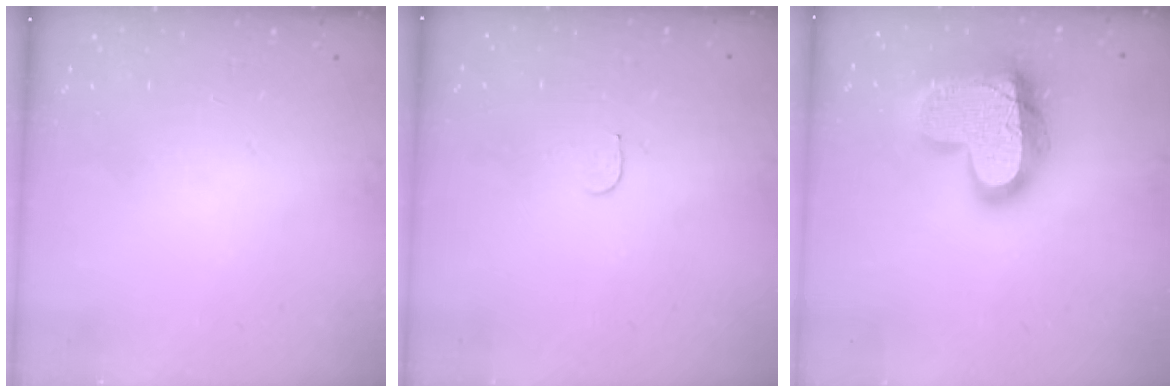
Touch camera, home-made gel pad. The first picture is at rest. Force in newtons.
{"total": 3.4, "press": 3.4, "slide": 0.3}
{"total": 22.4, "press": 22.4, "slide": 1.4}